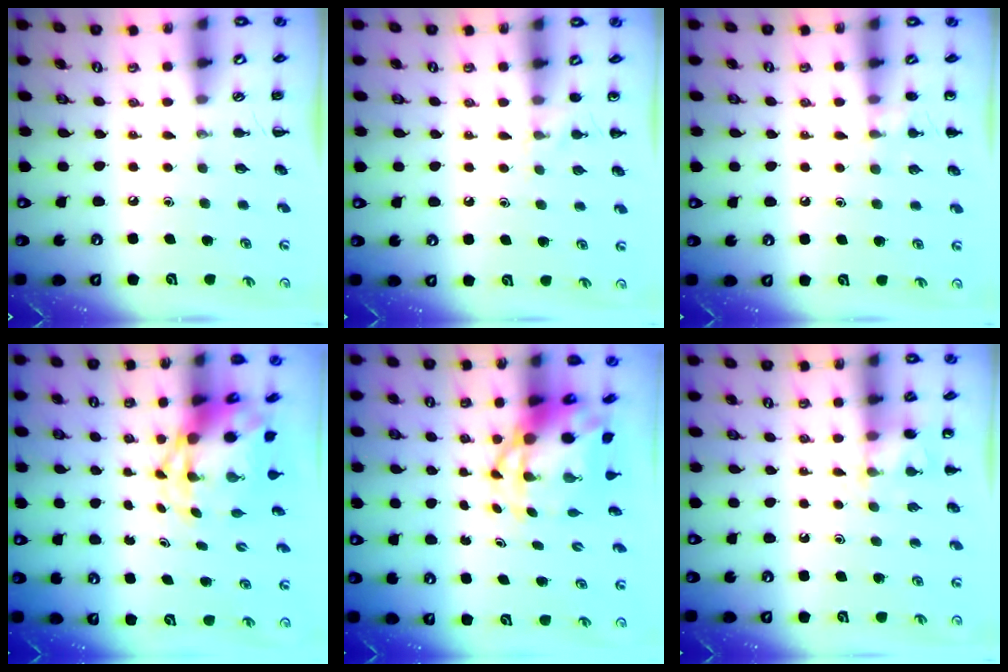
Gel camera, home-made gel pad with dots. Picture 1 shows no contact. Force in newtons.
{"total": 5.0, "press": 4.7, "slide": 1.9}
{"total": 6.3, "press": 6.1, "slide": 1.6}
{"total": 4.9, "press": 4.7, "slide": 1.3}
{"total": 7.7, "press": 7.3, "slide": 2.2}
{"total": 5.5, "press": 5.2, "slide": 1.8}